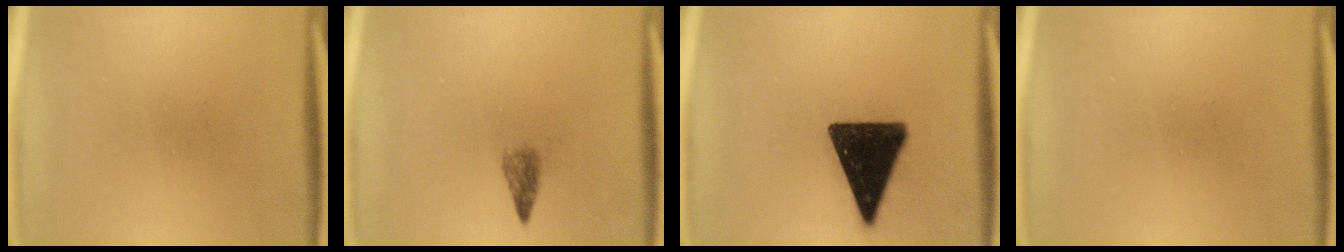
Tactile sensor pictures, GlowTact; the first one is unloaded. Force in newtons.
{"total": 1.8}
{"total": 16.0}
{"total": 0.0}